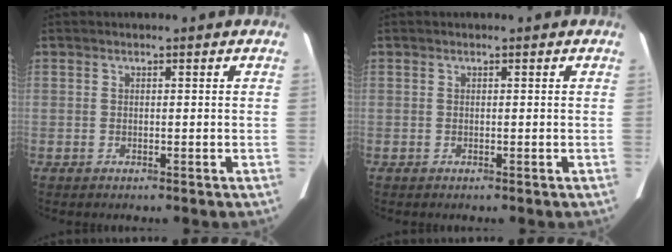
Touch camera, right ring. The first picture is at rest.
{"total": 0.0}